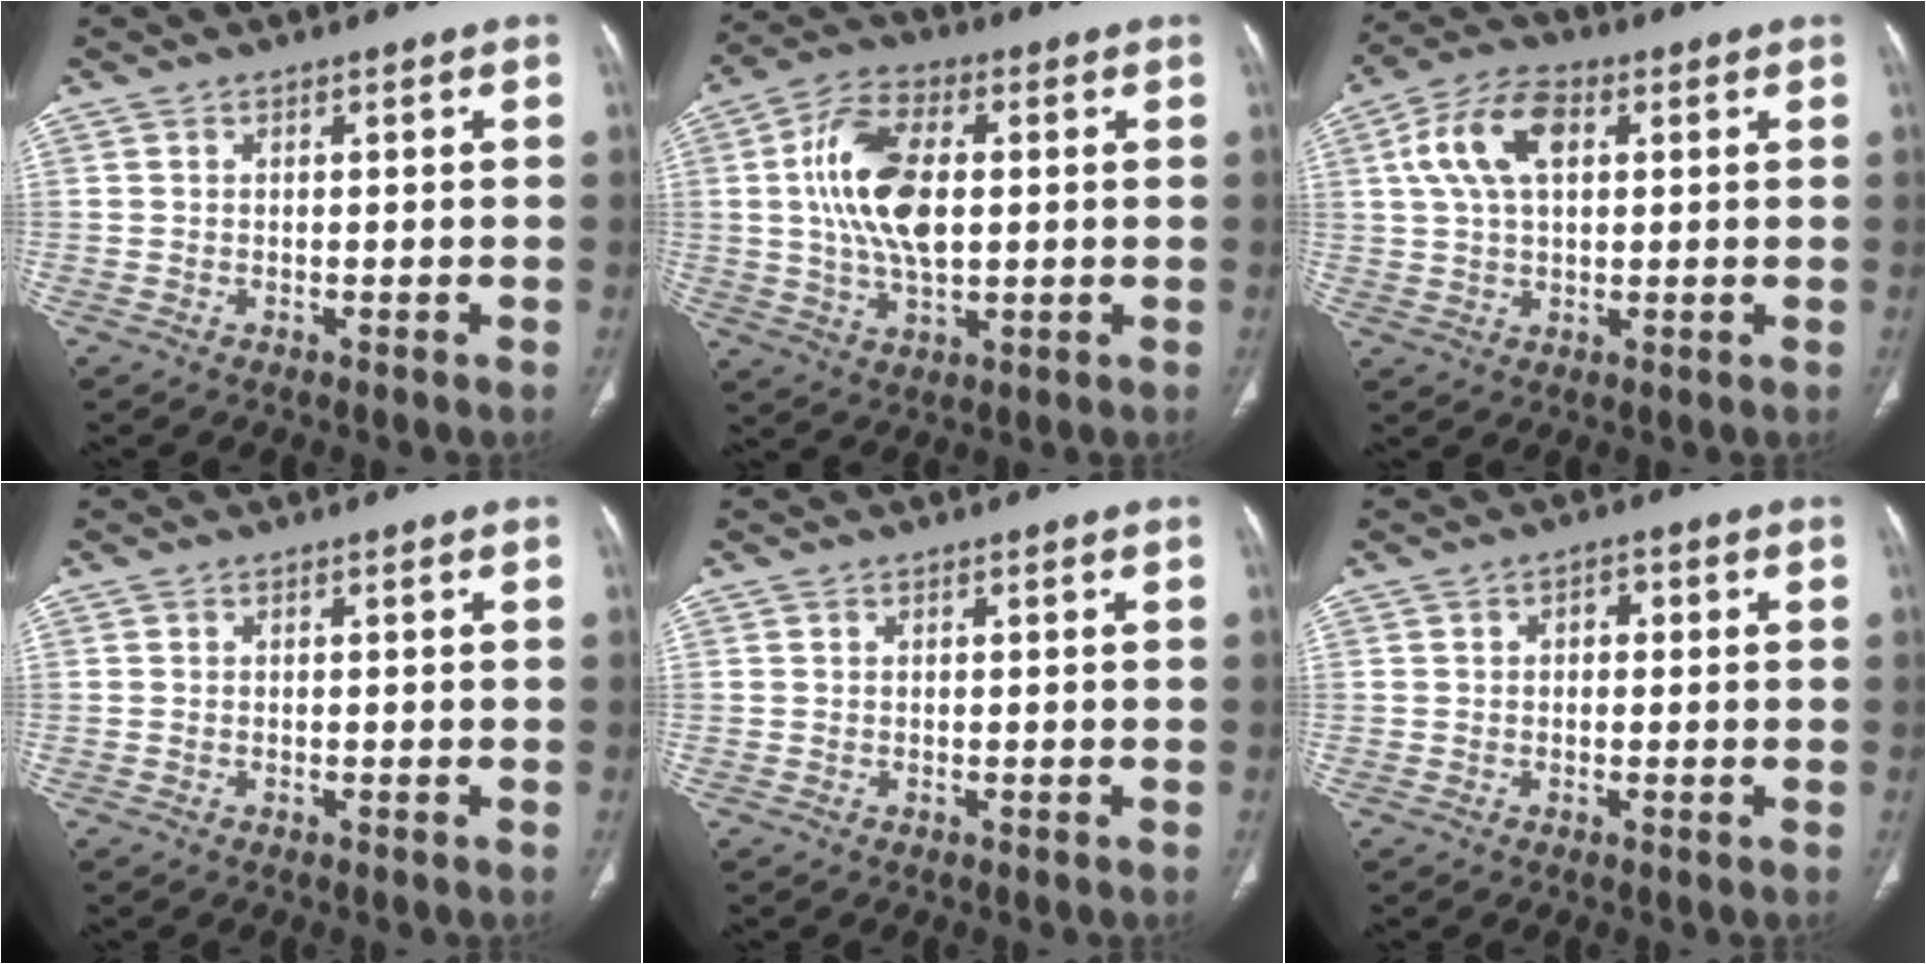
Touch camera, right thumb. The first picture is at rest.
{"total": 14.4, "force": [1.7, 7.7, 12.1], "torque": [-0.228, 0.008, 0.031]}
{"total": 10.9, "force": [3.0, 6.2, 8.4], "torque": [-0.162, 0.017, 0.052]}
{"total": 0.0}
{"total": 0.0}
{"total": 2.2, "force": [0.4, 1.5, 1.6], "torque": [-0.013, 0.008, 0.002]}